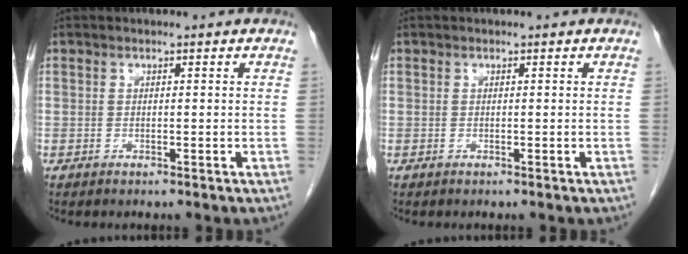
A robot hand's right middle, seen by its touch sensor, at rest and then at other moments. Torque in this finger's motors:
{"motor_torque": [0.00, 0.00, 0.02, -0.01]}